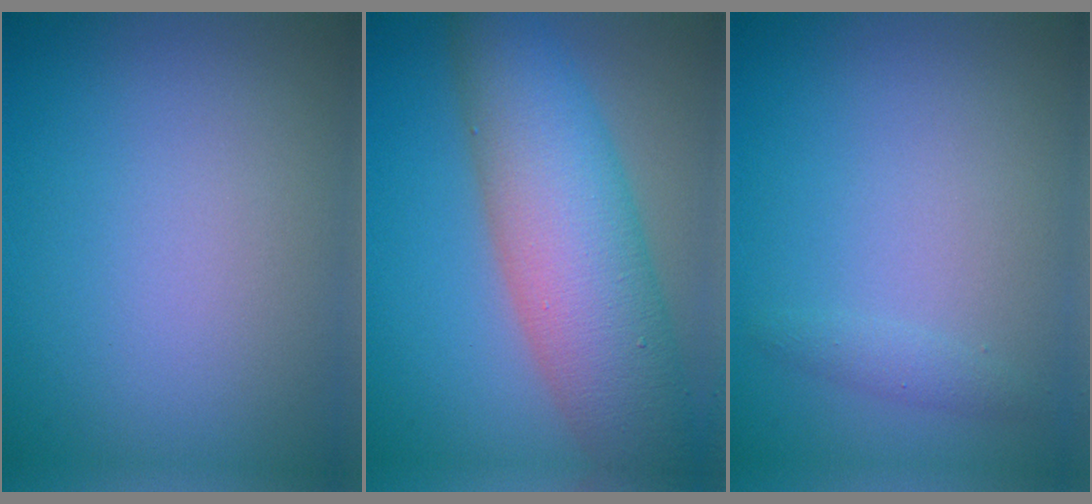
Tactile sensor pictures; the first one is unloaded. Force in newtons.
{"total": 10.0, "press": 10.0, "slide": 0.3}
{"total": 1.0, "press": 1.0, "slide": 0.0}